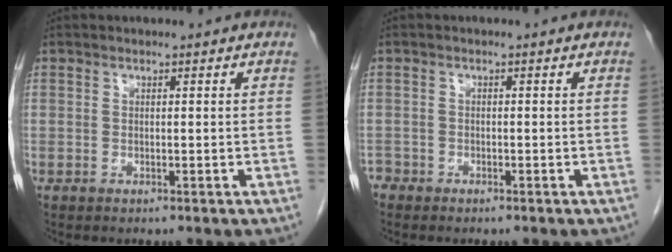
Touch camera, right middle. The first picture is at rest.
{"total": 1.7, "force": [-1.5, 0.8, 0.0], "torque": [-0.005, 0.000, -0.029]}